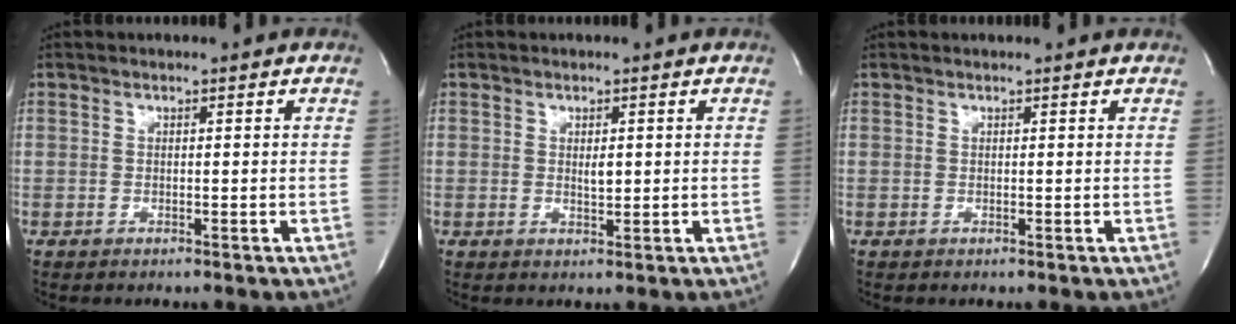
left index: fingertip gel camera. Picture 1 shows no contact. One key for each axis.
{"total": 1.3, "fx": 0.2, "fy": 0.5, "fz": 1.1, "tx": -0.021, "ty": -0.008, "tz": 0.006}
{"total": 1.8, "fx": 1.7, "fy": 0.0, "fz": 0.3, "tx": -0.009, "ty": 0.007, "tz": 0.016}